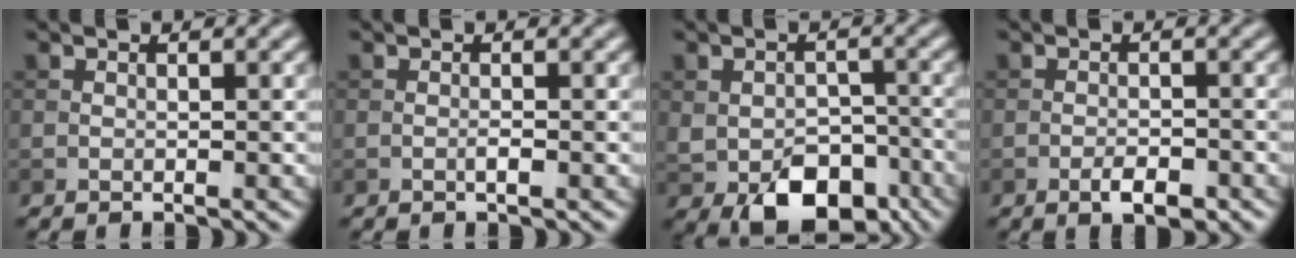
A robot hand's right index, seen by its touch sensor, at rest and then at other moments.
{"total": 0.7, "force": [-0.3, 0.1, 0.6], "torque": [-0.014, 0.000, -0.006]}
{"total": 7.2, "force": [-3.5, 4.3, 4.6], "torque": [-0.076, -0.014, -0.049]}
{"total": 2.4, "force": [-1.3, 0.9, 1.8], "torque": [-0.029, 0.000, -0.023]}